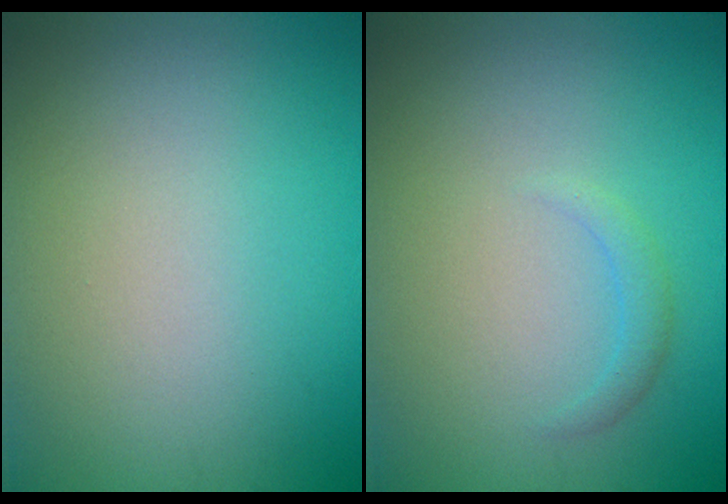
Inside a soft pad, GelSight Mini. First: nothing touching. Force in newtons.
{"total": 1.1, "press": 1.1, "slide": 0.1}